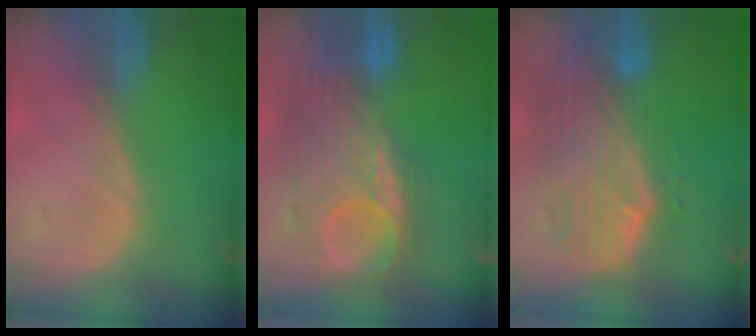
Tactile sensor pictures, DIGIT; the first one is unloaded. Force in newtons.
{"total": 11.3, "press": 10.5, "slide": 4.3}
{"total": 10.5, "press": 9.0, "slide": 5.4}